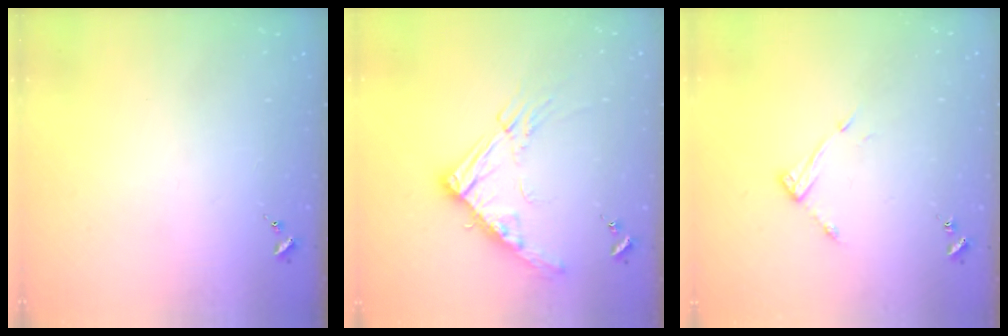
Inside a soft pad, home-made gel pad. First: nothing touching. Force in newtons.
{"total": 14.3, "press": 14.2, "slide": 1.4}
{"total": 7.9, "press": 7.9, "slide": 0.3}